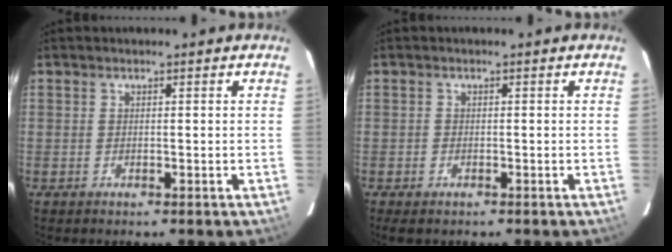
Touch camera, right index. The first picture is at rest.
{"total": 2.3, "force": [-1.6, 1.4, 0.8], "torque": [-0.019, -0.003, -0.025]}